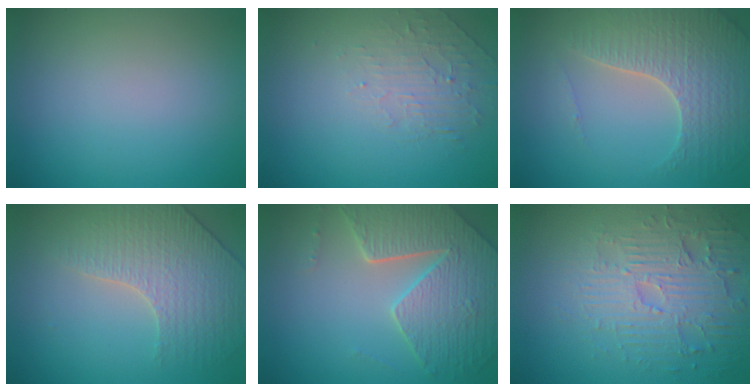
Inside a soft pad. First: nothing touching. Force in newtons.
{"total": 2.0, "press": 0.9, "slide": 1.8}
{"total": 5.0, "press": 4.4, "slide": 2.3}
{"total": 3.8, "press": 3.6, "slide": 1.2}
{"total": 6.9, "press": 5.3, "slide": 4.4}
{"total": 4.7, "press": 4.3, "slide": 1.9}